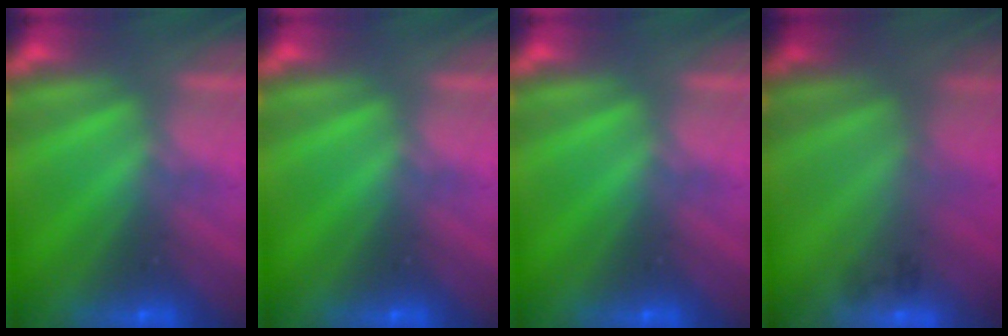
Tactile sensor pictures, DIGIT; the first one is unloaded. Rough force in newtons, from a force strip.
{"total": 0.0}
{"total": 0.0}
{"total": 2.2}